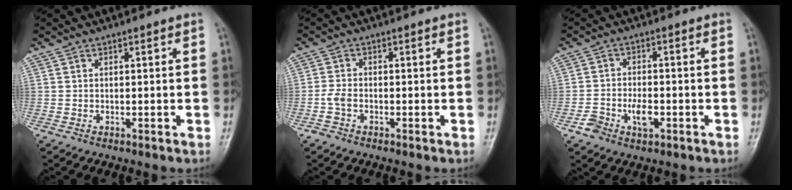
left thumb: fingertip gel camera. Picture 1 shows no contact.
{"total": 2.4, "force": [-1.1, 1.5, 1.5], "torque": [-0.034, 0.006, -0.026]}
{"total": 5.4, "force": [-2.2, 3.2, 3.8], "torque": [-0.065, 0.015, -0.037]}